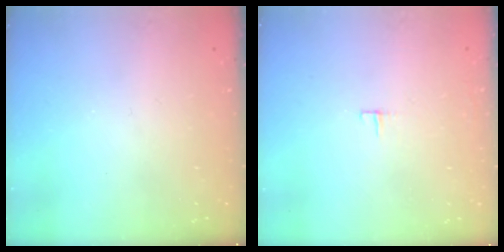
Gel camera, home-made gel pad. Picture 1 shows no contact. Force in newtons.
{"total": 3.2, "press": 3.2, "slide": 0.3}